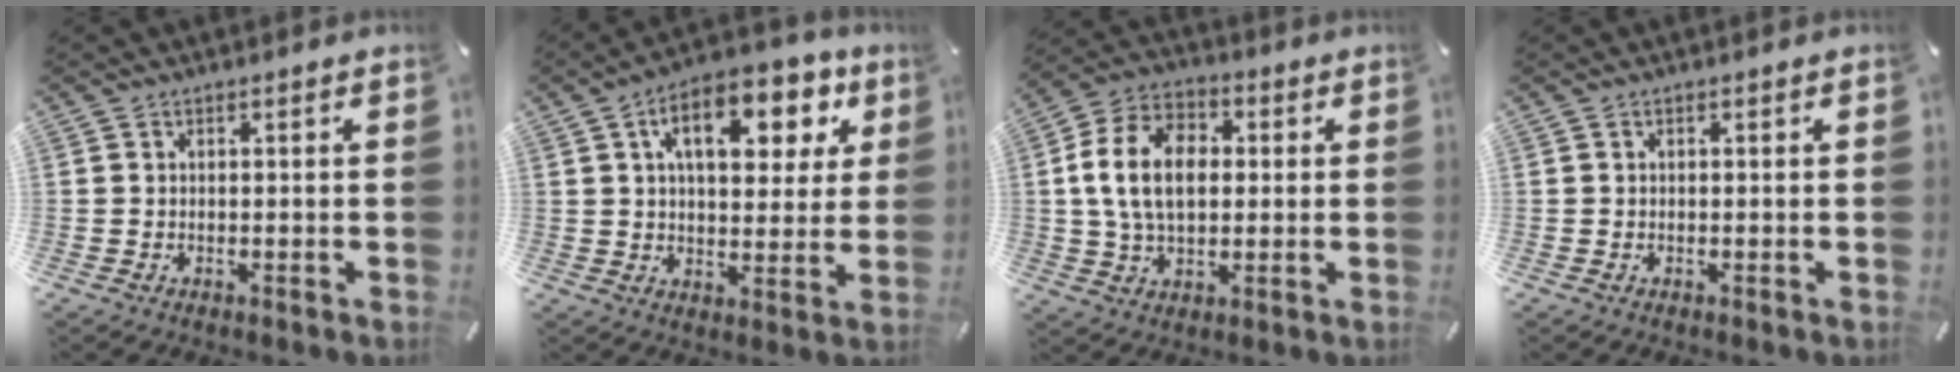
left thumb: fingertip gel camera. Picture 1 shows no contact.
{"total": 14.5, "force": [6.1, 8.1, 10.2], "torque": [-0.145, -0.014, 0.100]}
{"total": 14.1, "force": [1.0, 9.9, 10.1], "torque": [-0.220, 0.015, 0.015]}
{"total": 0.0}